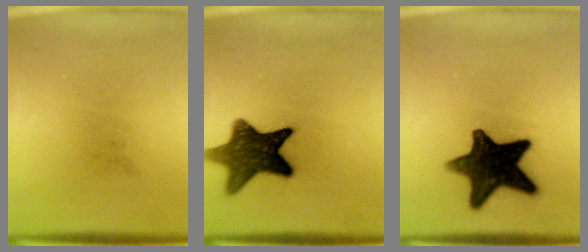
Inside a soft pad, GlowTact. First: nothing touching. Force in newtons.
{"total": 12.3}
{"total": 14.7}